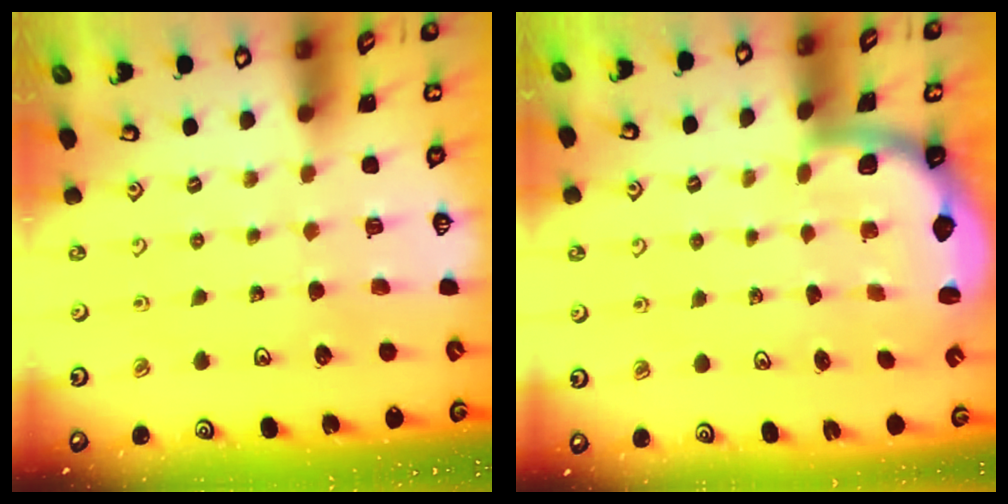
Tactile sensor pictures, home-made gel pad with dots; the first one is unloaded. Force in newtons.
{"total": 2.1, "press": 2.0, "slide": 0.5}